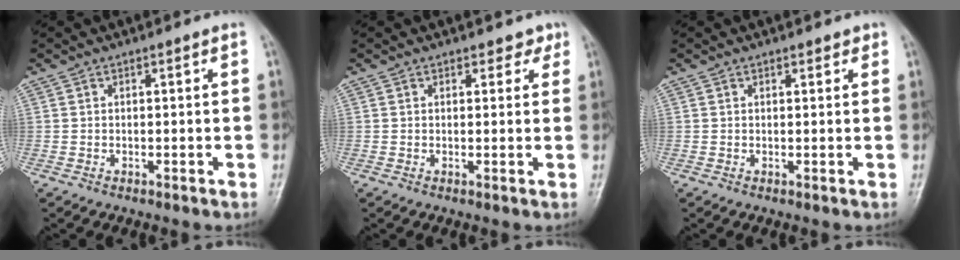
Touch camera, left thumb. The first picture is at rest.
{"total": 2.1, "force": [1.5, 1.4, 0.4], "torque": [0.017, -0.007, 0.013]}
{"total": 1.2, "force": [0.9, 0.6, 0.4], "torque": [0.004, -0.005, 0.008]}